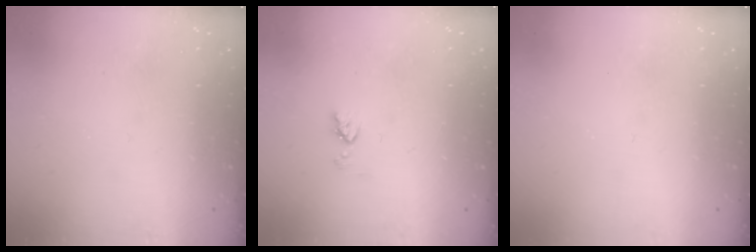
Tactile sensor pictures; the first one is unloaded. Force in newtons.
{"total": 4.0, "press": 4.0, "slide": 0.6}
{"total": 0.0}